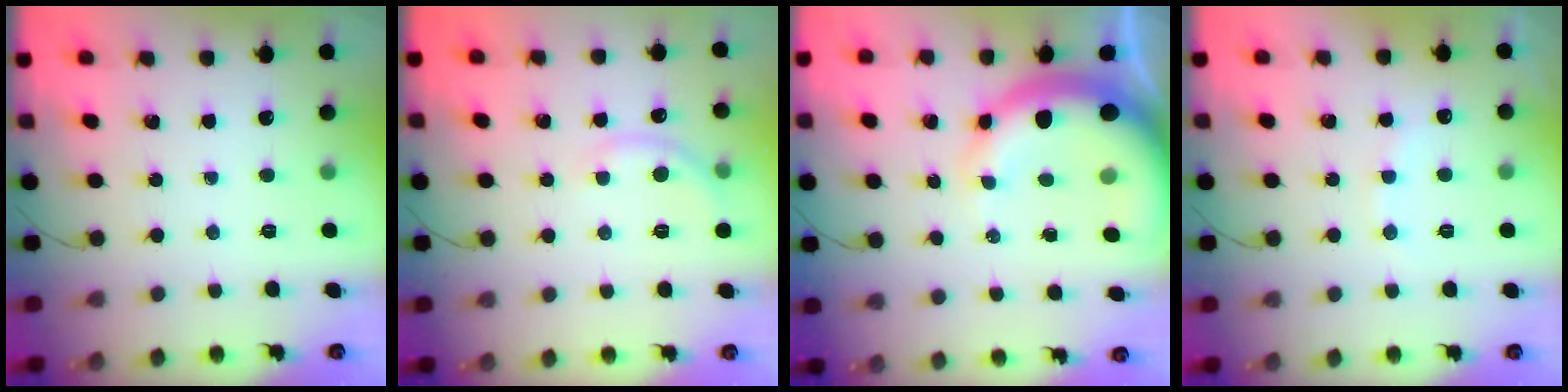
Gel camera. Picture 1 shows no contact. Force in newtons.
{"total": 3.3, "press": 3.1, "slide": 1.2}
{"total": 14.1, "press": 13.8, "slide": 3.1}
{"total": 7.5, "press": 7.4, "slide": 1.3}